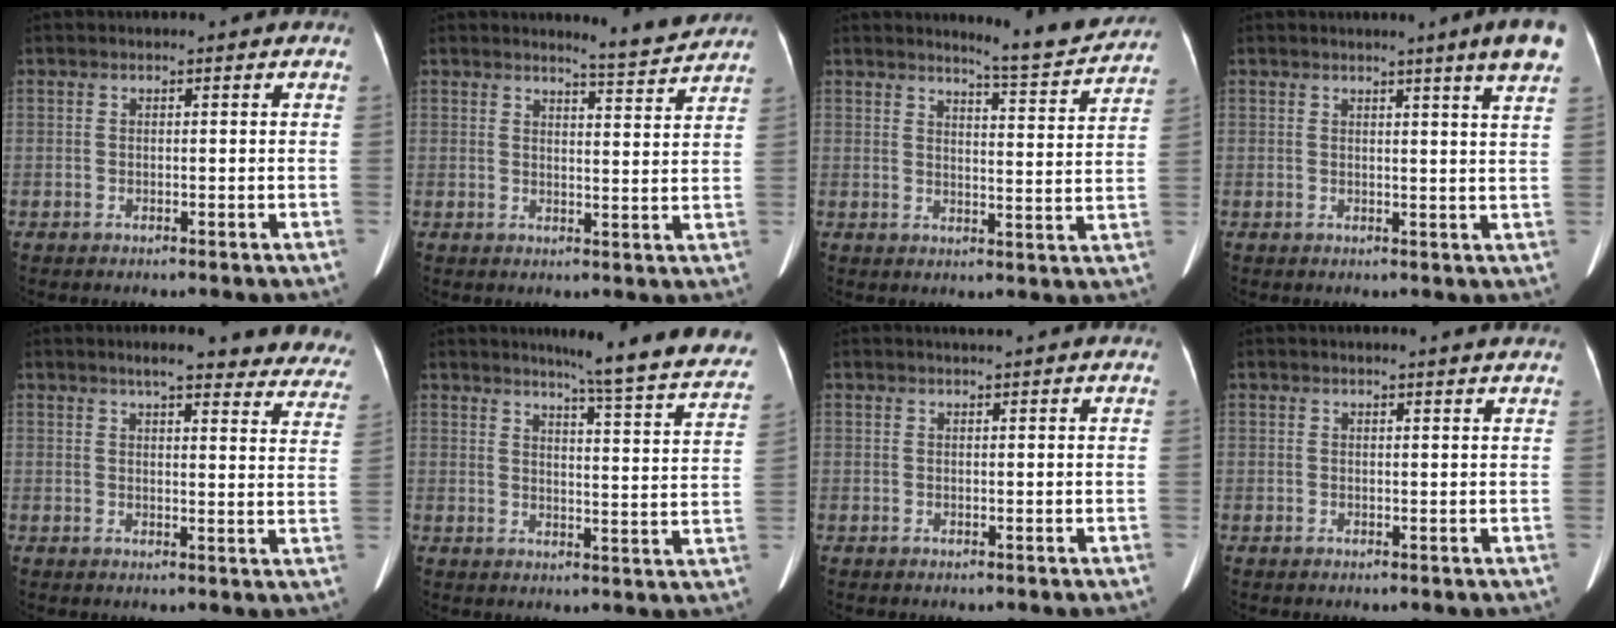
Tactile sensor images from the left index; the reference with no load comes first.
{"total": 5.2, "force": [5.1, -0.6, 0.8], "torque": [-0.031, -0.019, 0.066]}
{"total": 8.6, "force": [8.3, -0.3, 2.0], "torque": [-0.040, -0.023, 0.105]}
{"total": 6.4, "force": [4.5, -0.7, 4.4], "torque": [-0.056, -0.011, 0.043]}
{"total": 19.5, "force": [17.5, 3.5, 7.9], "torque": [-0.074, -0.025, 0.189]}
{"total": 18.6, "force": [16.6, 0.1, 8.3], "torque": [-0.100, -0.074, 0.184]}
{"total": 1.2, "force": [1.1, -0.4, 0.3], "torque": [-0.010, 0.004, 0.025]}
{"total": 3.2, "force": [3.0, -0.5, 1.0], "torque": [-0.018, 0.001, 0.030]}